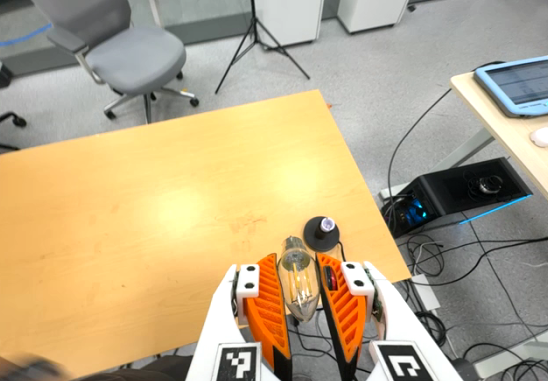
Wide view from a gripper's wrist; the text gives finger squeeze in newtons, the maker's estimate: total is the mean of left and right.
{"total": 10.5, "left": 11.5, "right": 9.5}